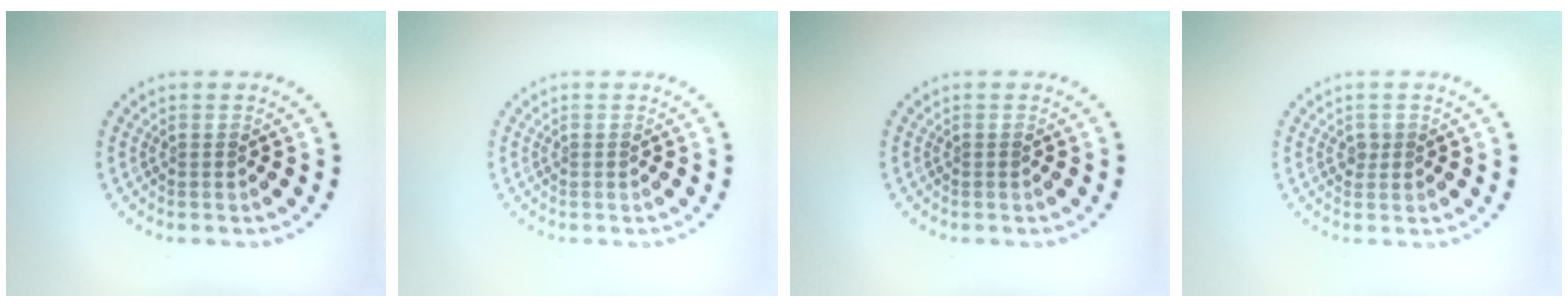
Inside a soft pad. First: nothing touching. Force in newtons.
{"total": 0.0}
{"total": 0.0}
{"total": 0.8, "press": 0.7, "slide": 0.3}